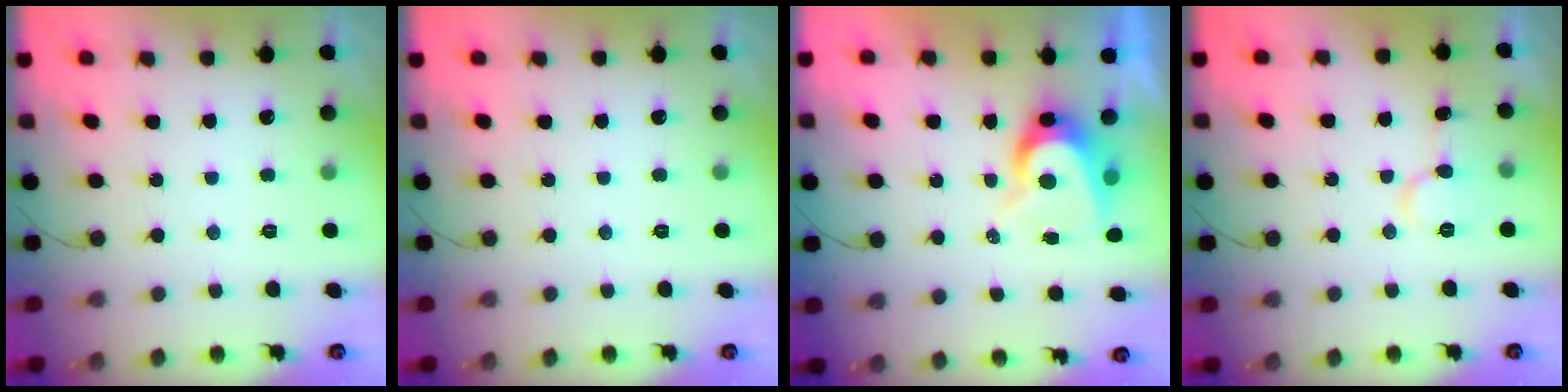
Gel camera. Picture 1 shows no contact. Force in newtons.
{"total": 0.0}
{"total": 7.4, "press": 7.4, "slide": 0.4}
{"total": 7.3, "press": 7.2, "slide": 0.7}